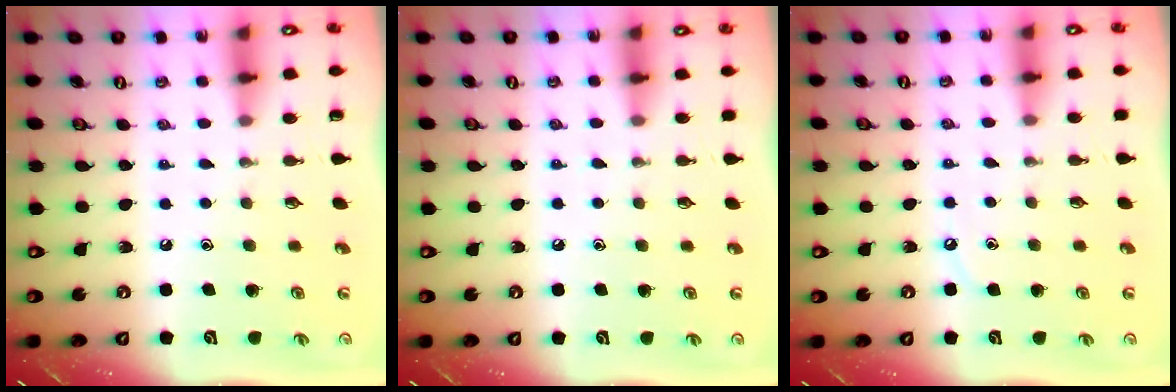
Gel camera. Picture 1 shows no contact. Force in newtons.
{"total": 3.0, "press": 2.9, "slide": 0.5}
{"total": 4.1, "press": 4.1, "slide": 0.6}